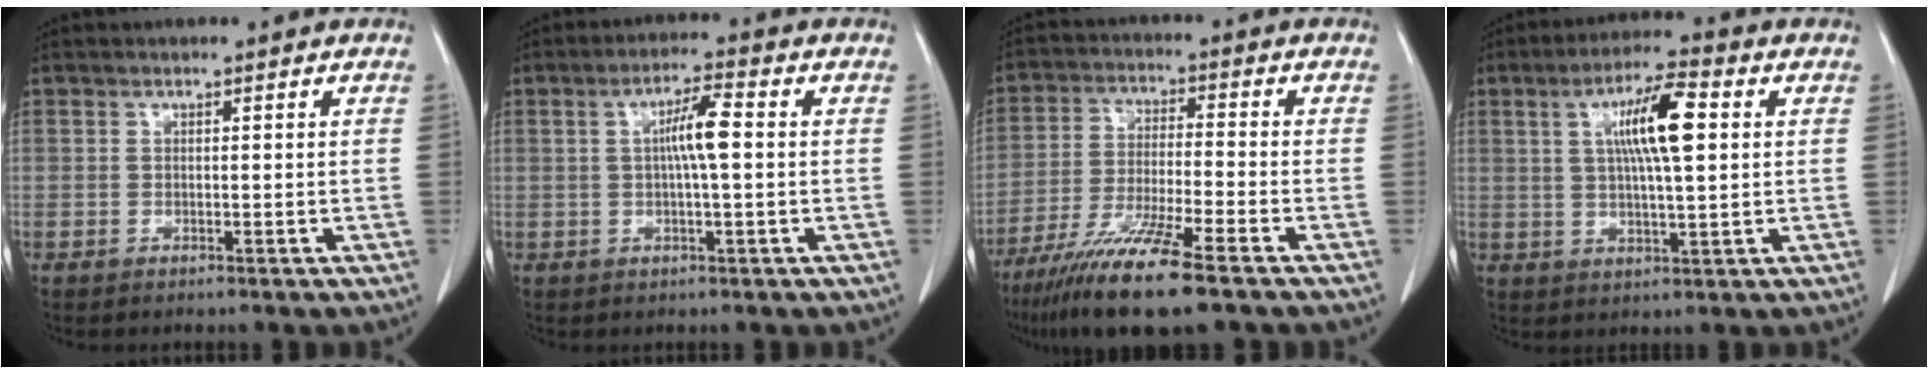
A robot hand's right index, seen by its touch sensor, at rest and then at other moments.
{"total": 5.4, "force": [0.4, 0.3, 5.3], "torque": [-0.097, 0.008, 0.006]}
{"total": 12.9, "force": [-8.8, 0.0, 9.4], "torque": [-0.184, -0.039, -0.157]}
{"total": 9.7, "force": [2.3, 1.3, 9.3], "torque": [-0.168, 0.011, 0.040]}